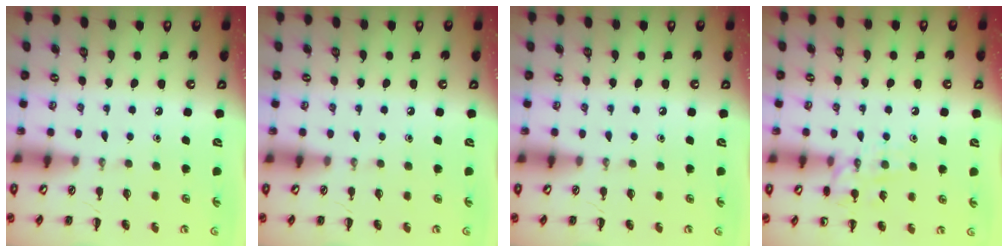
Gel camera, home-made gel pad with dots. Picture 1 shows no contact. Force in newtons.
{"total": 0.0}
{"total": 0.0}
{"total": 11.2, "press": 11.2, "slide": 0.8}